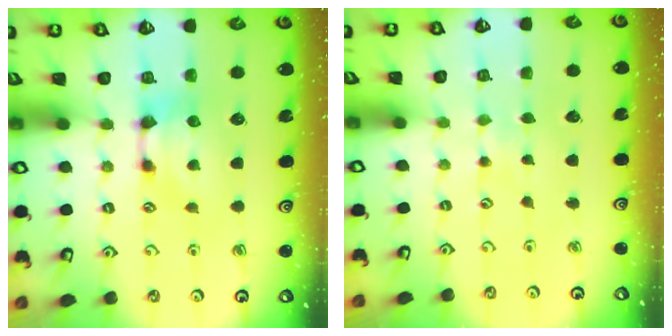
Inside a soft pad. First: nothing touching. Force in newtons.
{"total": 4.0, "press": 4.0, "slide": 0.1}